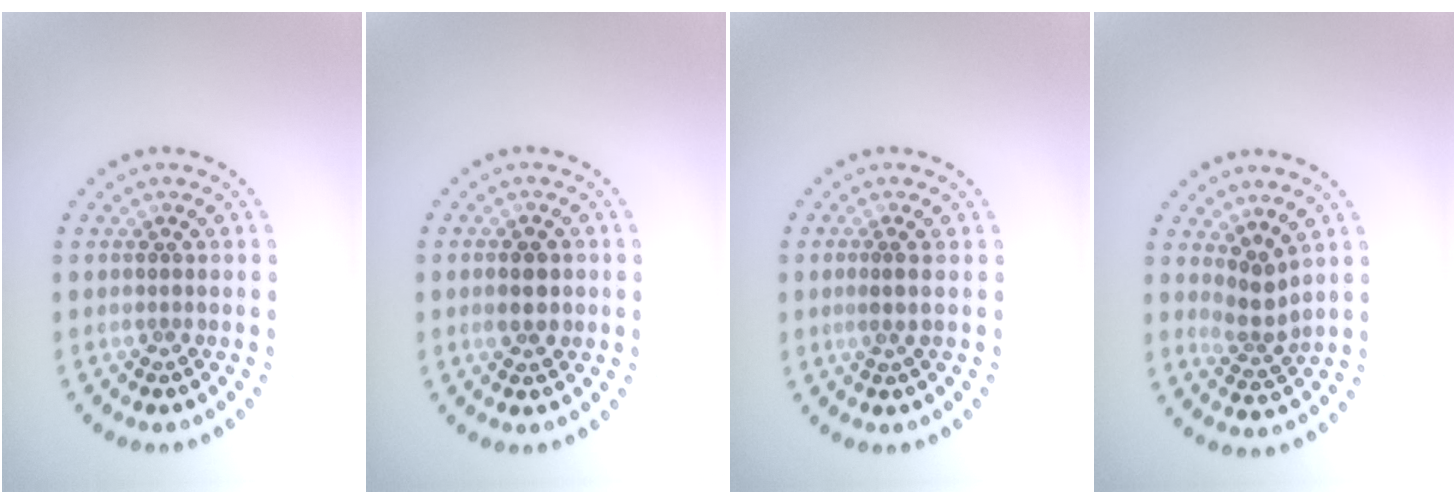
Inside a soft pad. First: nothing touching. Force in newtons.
{"total": 2.7, "press": 2.7, "slide": 0.1}
{"total": 0.9, "press": 0.6, "slide": 0.7}
{"total": 2.3, "press": 1.6, "slide": 1.7}